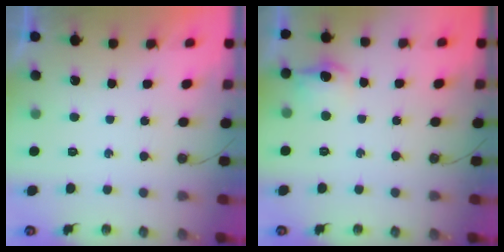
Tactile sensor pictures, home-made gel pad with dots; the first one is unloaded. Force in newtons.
{"total": 8.7, "press": 8.7, "slide": 0.9}